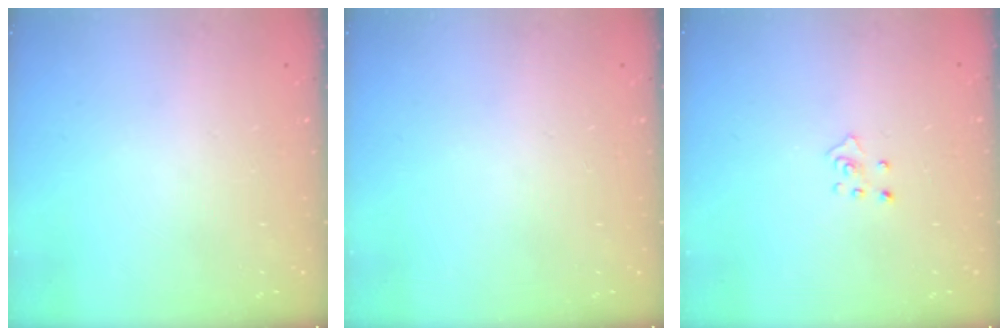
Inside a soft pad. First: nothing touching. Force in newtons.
{"total": 0.0}
{"total": 3.7, "press": 3.6, "slide": 0.4}